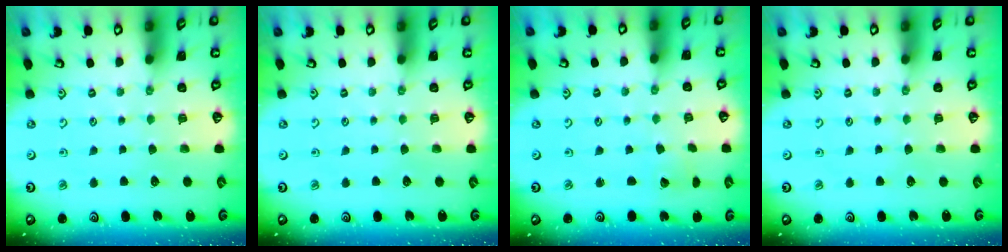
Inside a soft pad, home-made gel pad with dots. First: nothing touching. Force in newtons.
{"total": 0.0}
{"total": 2.3, "press": 2.3, "slide": 0.1}
{"total": 0.0}